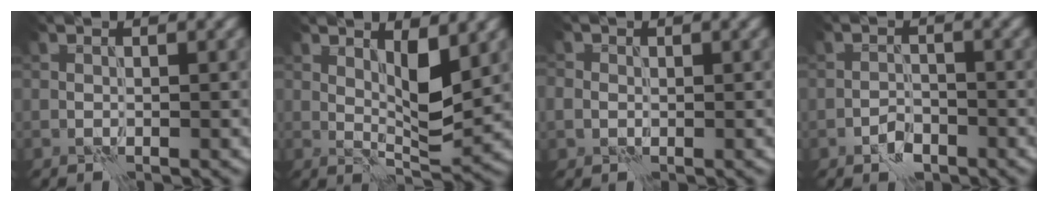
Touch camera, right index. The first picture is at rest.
{"total": 4.0, "force": [1.5, 1.3, 3.5], "torque": [-0.062, -0.007, 0.028]}
{"total": 1.8, "force": [0.0, 1.7, 0.6], "torque": [-0.006, 0.005, -0.001]}
{"total": 2.1, "force": [-1.4, 1.1, 1.0], "torque": [-0.014, 0.005, -0.028]}